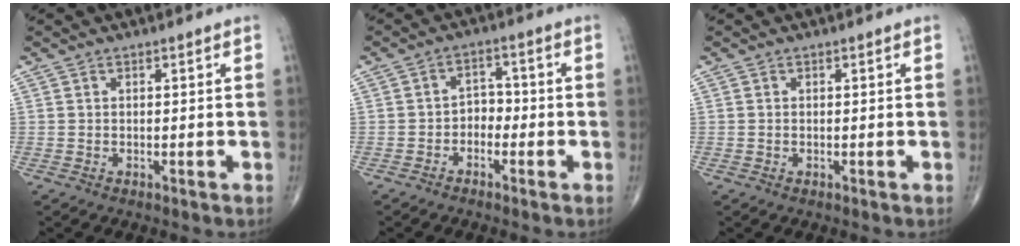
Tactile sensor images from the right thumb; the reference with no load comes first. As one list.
[{"total": 3.5, "force": [-1.7, 2.6, 1.7], "torque": [-0.007, 0.023, -0.039]}, {"total": 0.0}]